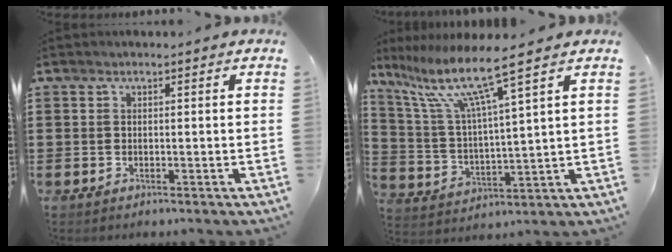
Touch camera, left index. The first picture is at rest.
{"total": 10.7, "force": [7.5, 0.5, 7.6], "torque": [-0.182, -0.039, 0.119]}